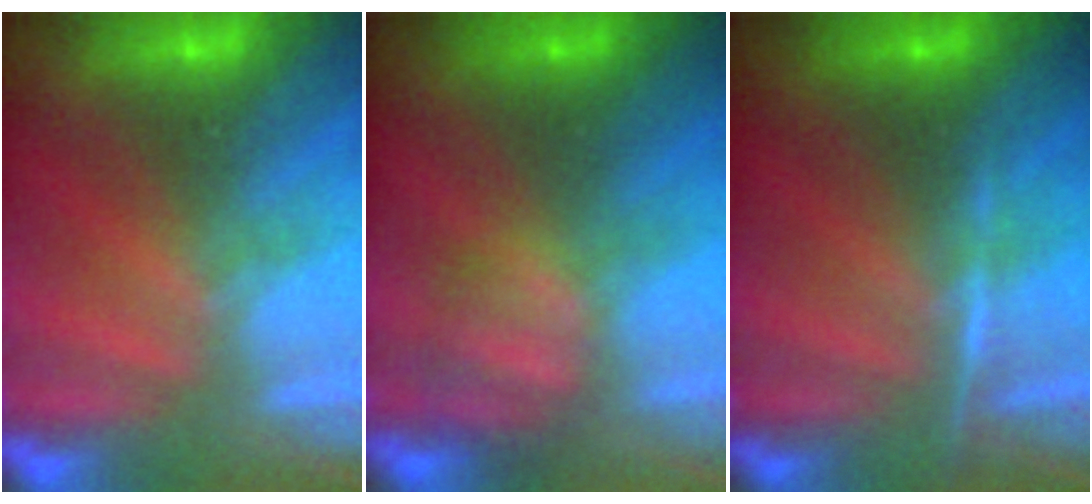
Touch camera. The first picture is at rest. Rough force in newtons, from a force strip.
{"total": 2.5}
{"total": 2.9}